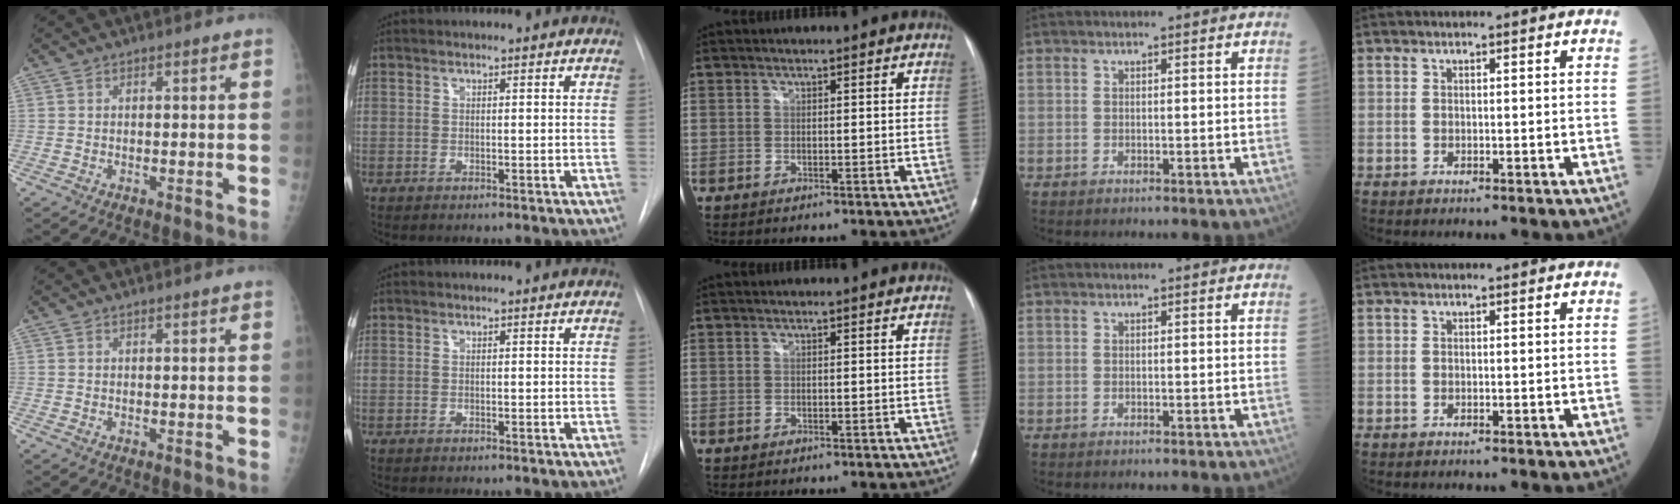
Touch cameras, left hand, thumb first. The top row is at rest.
{}